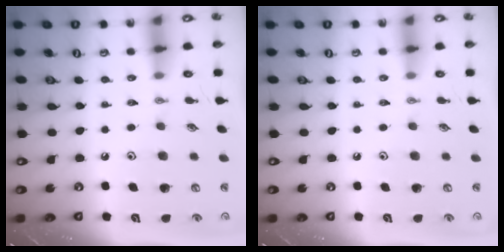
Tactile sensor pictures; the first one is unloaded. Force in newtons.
{"total": 0.0}